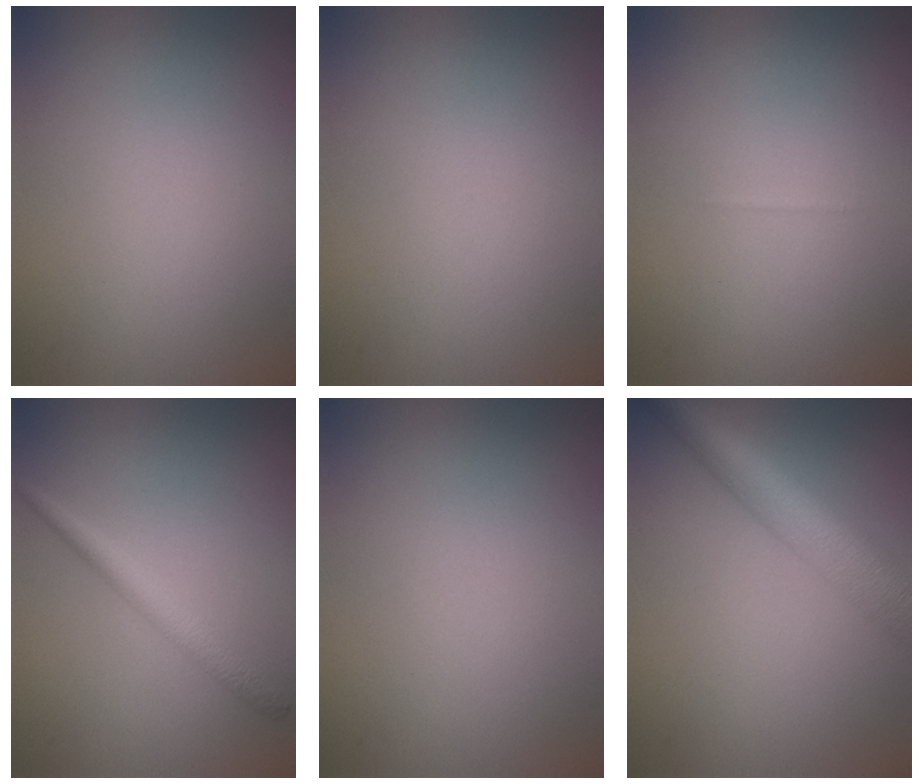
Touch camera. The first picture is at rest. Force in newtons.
{"total": 0.0}
{"total": 0.0}
{"total": 2.2, "press": 2.2, "slide": 0.0}
{"total": 0.0}
{"total": 7.3, "press": 7.3, "slide": 0.3}